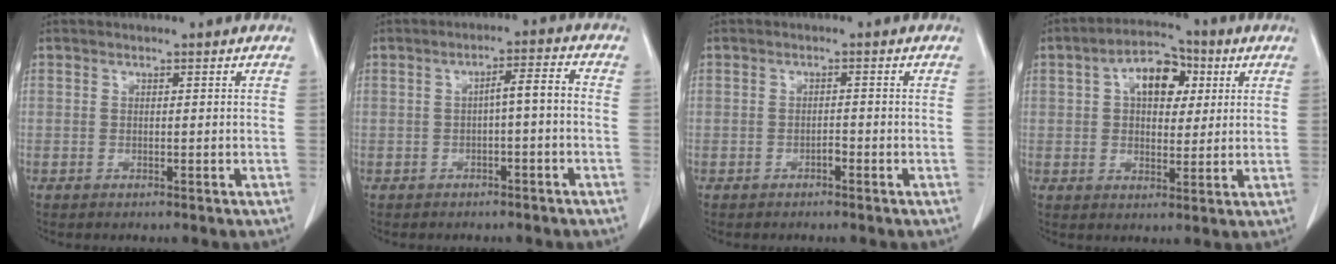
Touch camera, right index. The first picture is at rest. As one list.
[{"total": 3.7, "force": [-0.7, 0.4, 3.6], "torque": [-0.053, 0.018, -0.009]}, {"total": 1.0, "force": [-0.7, 0.3, 0.6], "torque": [-0.011, 0.002, -0.012]}, {"total": 8.8, "force": [2.8, 5.0, 6.7], "torque": [-0.111, 0.027, 0.043]}]